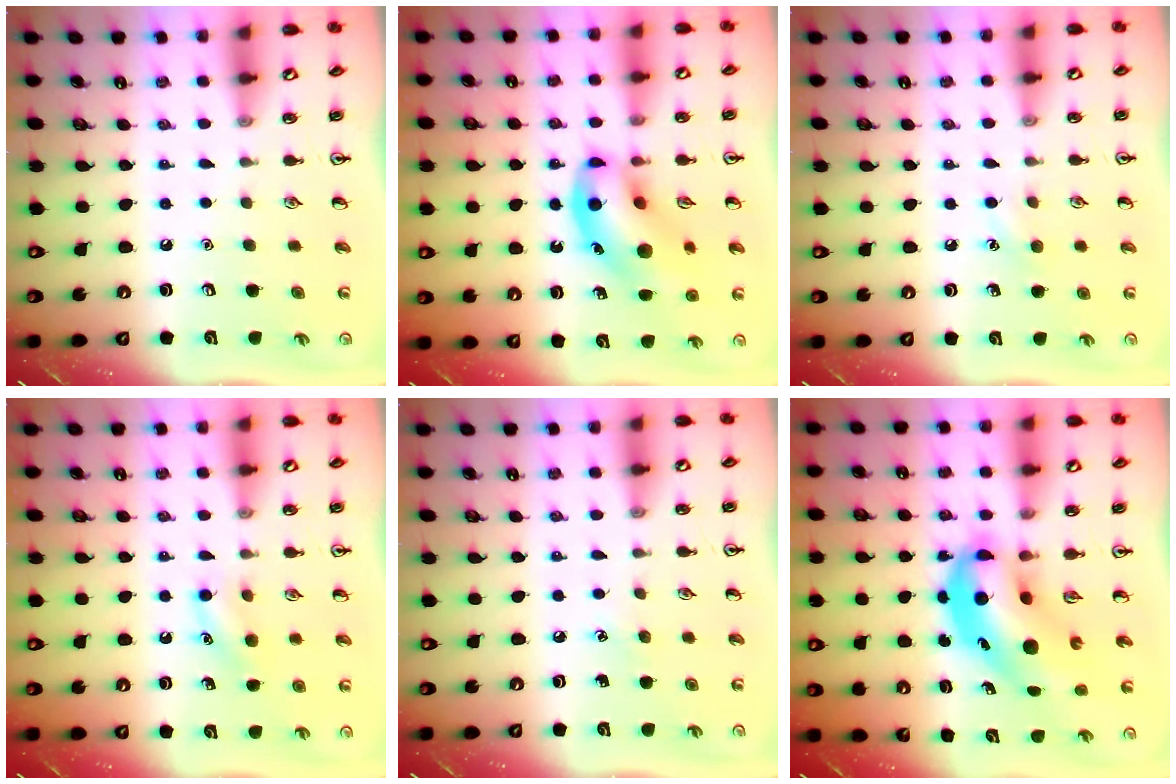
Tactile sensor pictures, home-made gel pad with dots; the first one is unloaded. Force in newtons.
{"total": 14.0, "press": 13.7, "slide": 2.9}
{"total": 6.5, "press": 6.3, "slide": 1.3}
{"total": 8.3, "press": 8.1, "slide": 1.5}
{"total": 3.0, "press": 2.8, "slide": 1.1}
{"total": 10.4, "press": 10.0, "slide": 2.8}